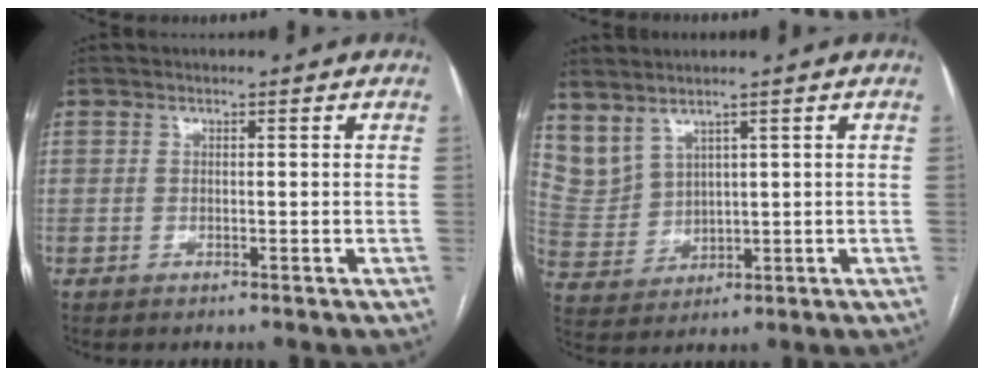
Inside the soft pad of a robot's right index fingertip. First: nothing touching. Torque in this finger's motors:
{"motor_torque": [-0.32, 0.32, -0.01, 0.00]}